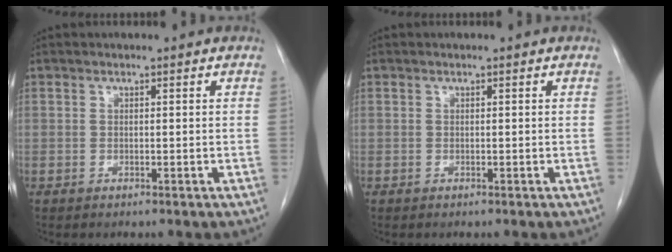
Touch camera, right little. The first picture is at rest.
{"total": 0.0}